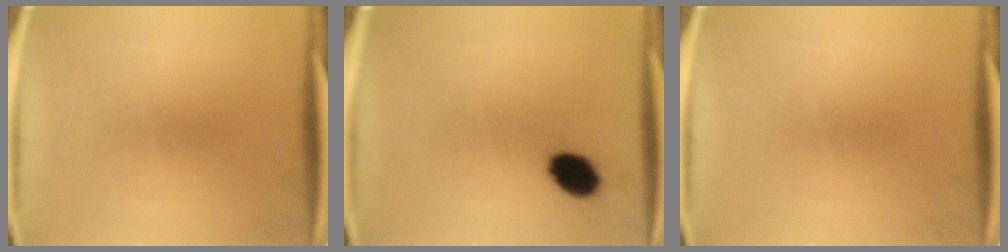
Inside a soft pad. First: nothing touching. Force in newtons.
{"total": 6.7}
{"total": 0.0}